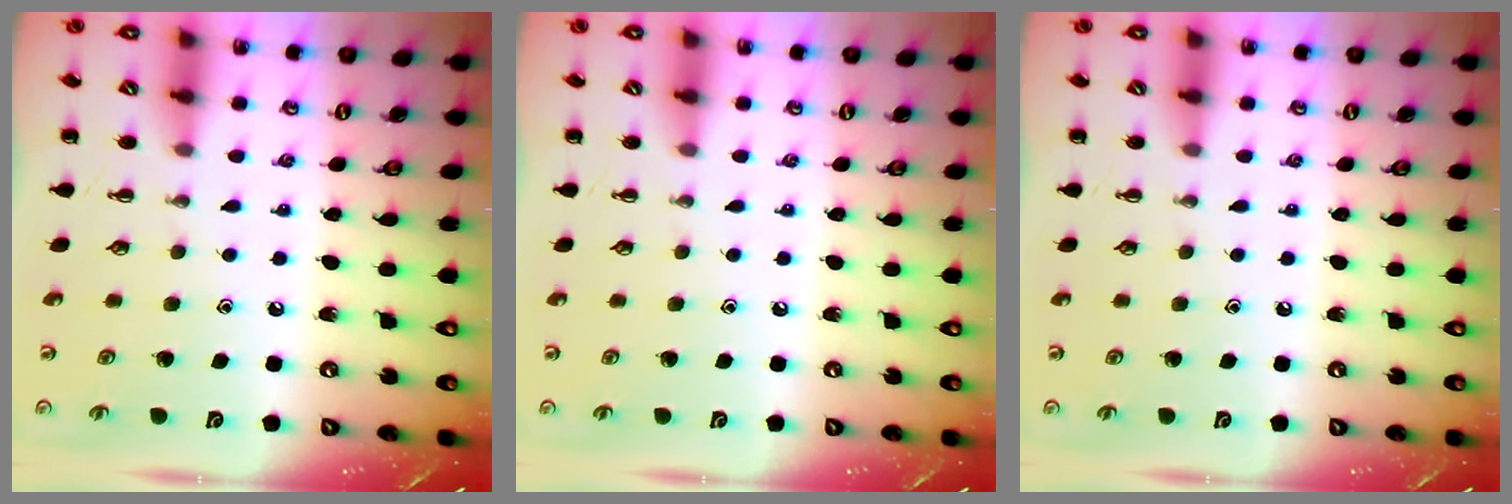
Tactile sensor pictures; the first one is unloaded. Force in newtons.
{"total": 0.0}
{"total": 0.0}